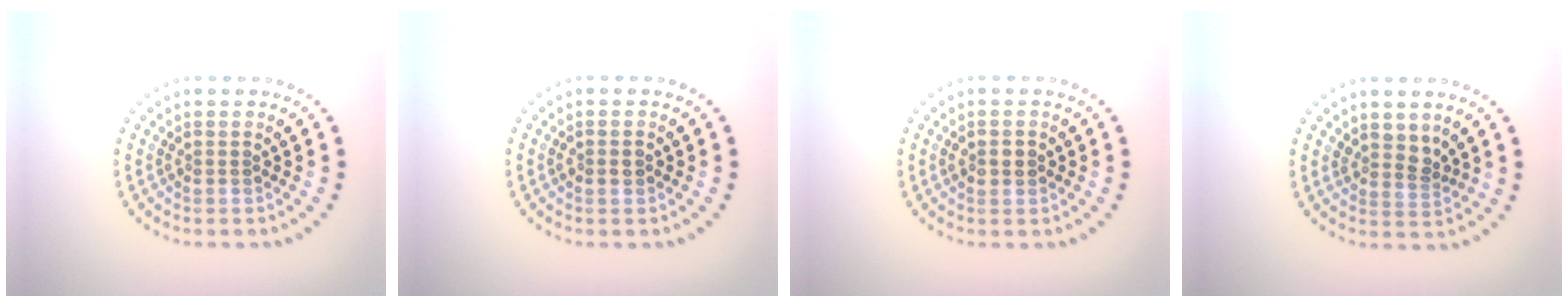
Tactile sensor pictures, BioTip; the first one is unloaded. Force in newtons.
{"total": 1.2, "press": 1.2, "slide": 0.1}
{"total": 1.8, "press": 1.8, "slide": 0.1}
{"total": 2.0, "press": 1.5, "slide": 1.4}